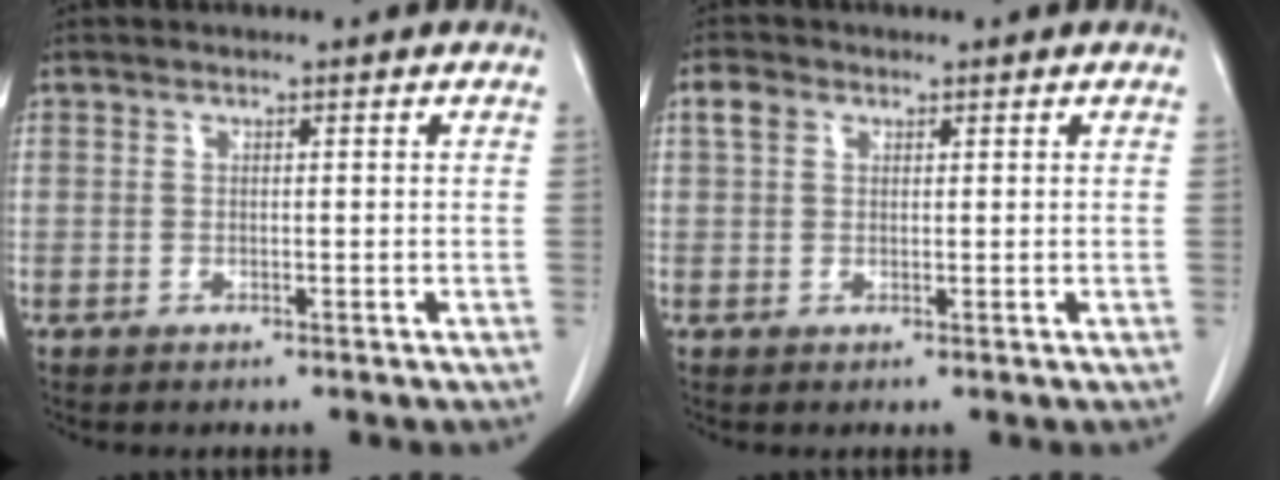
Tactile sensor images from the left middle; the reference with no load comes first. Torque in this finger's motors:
{"motor_torque": [0.25, -0.22, 0.13, 0.03]}